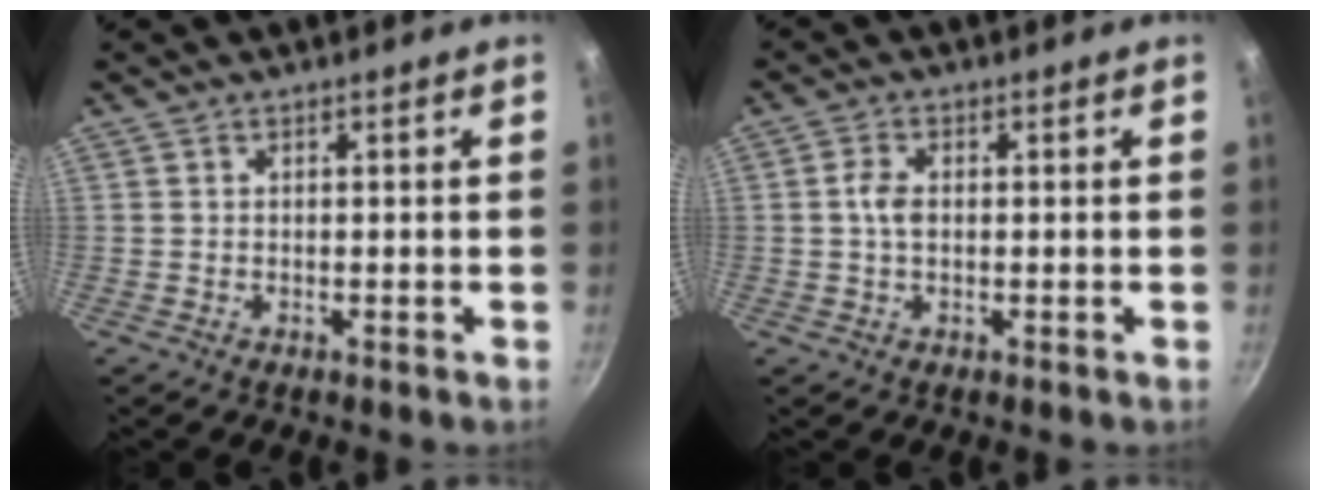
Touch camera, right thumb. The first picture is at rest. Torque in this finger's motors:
{"motor_torque": [-0.24, 0.37, 0.08, 0.55, 0.12]}